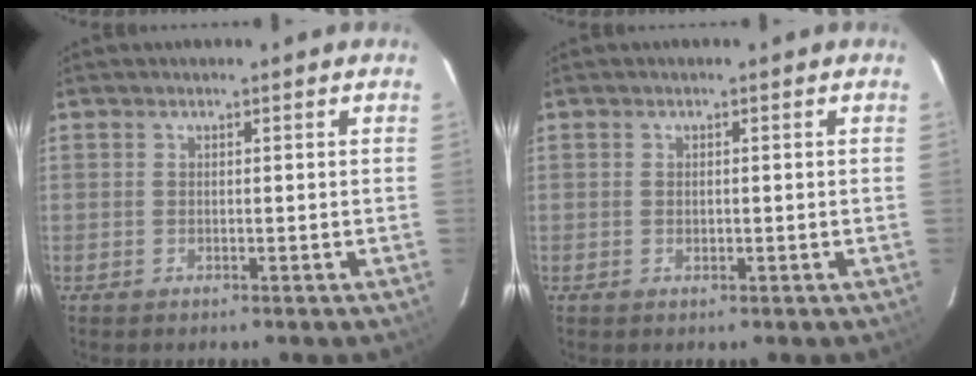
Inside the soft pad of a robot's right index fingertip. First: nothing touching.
{"total": 0.6, "force": [0.0, 0.5, 0.3], "torque": [-0.004, 0.001, 0.000]}